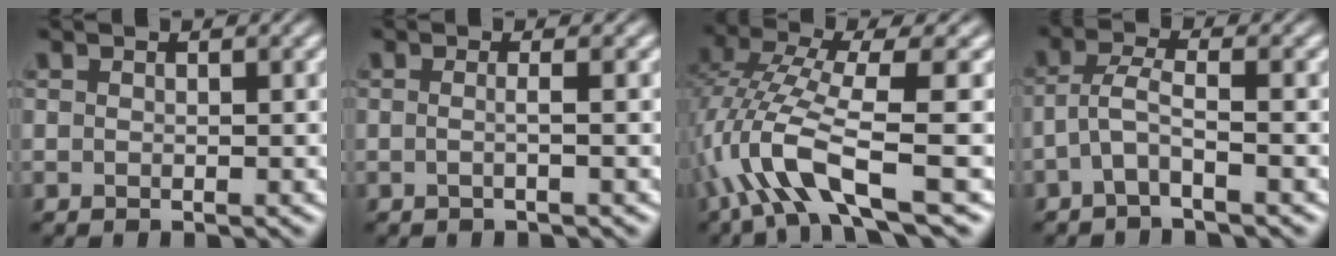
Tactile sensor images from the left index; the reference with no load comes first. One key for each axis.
{"total": 1.4, "fx": -0.1, "fy": 0.5, "fz": 1.3, "tx": -0.019, "ty": -0.006, "tz": -0.012}
{"total": 8.7, "fx": -3.2, "fy": 2.1, "fz": 7.9, "tx": -0.164, "ty": 0.009, "tz": -0.066}
{"total": 2.5, "fx": -1.2, "fy": 0.4, "fz": 2.2, "tx": -0.049, "ty": 0.008, "tz": -0.035}